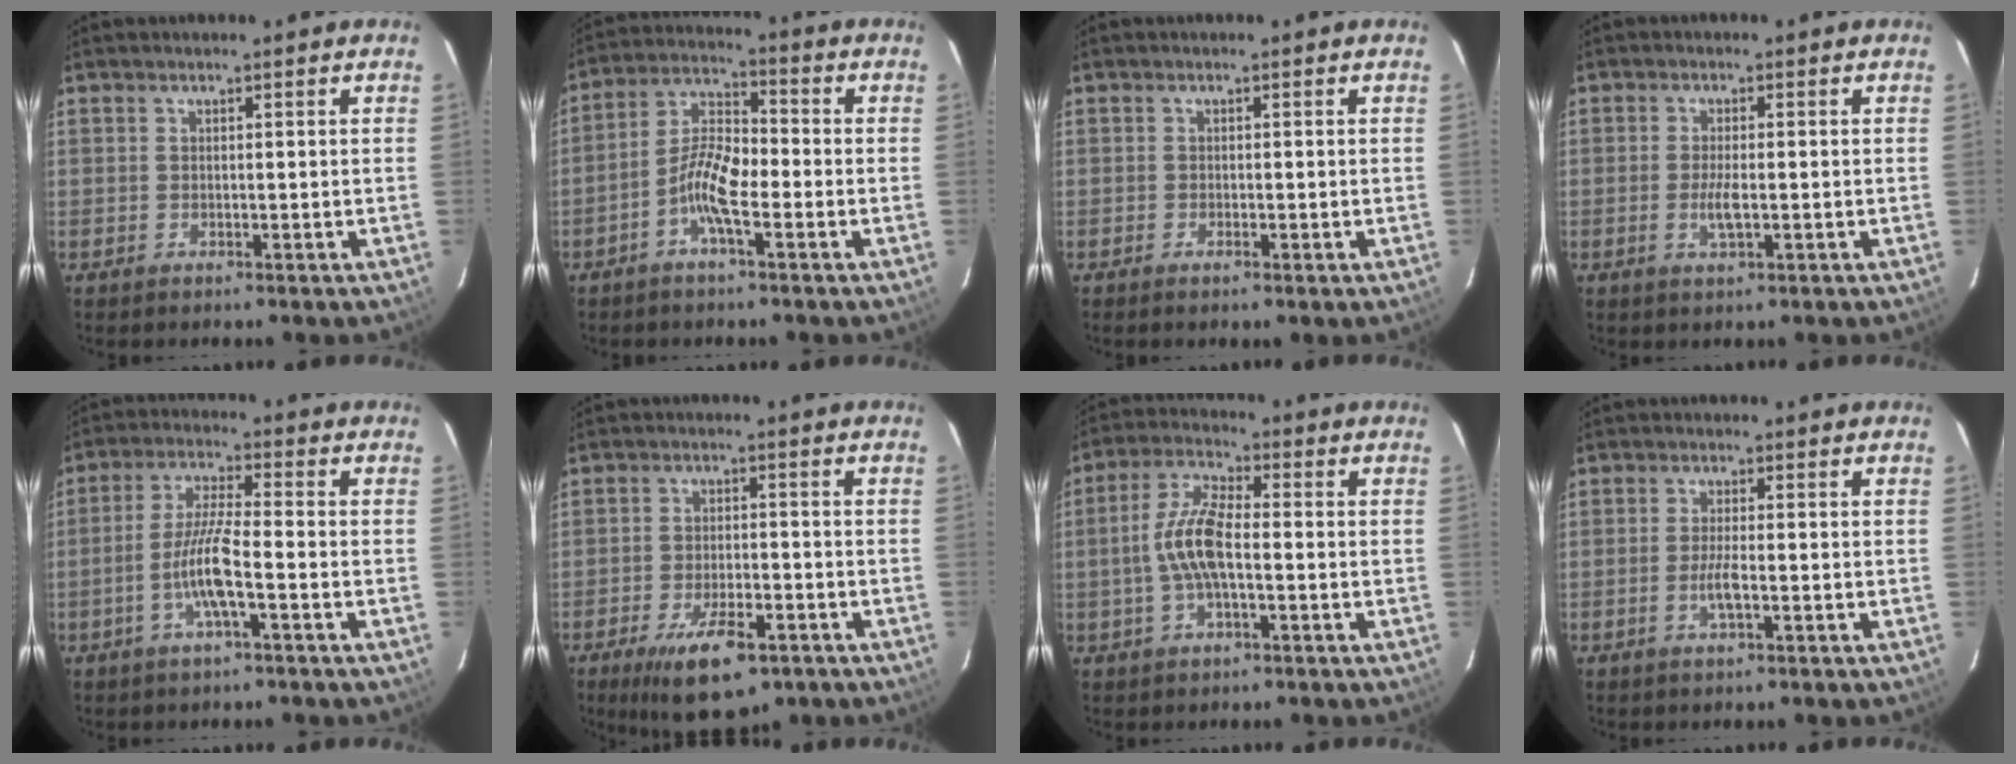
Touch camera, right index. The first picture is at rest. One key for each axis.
{"total": 7.9, "fx": -3.4, "fy": 2.3, "fz": 6.7, "tx": -0.141, "ty": 0.014, "tz": -0.071}
{"total": 0.9, "fx": -0.6, "fy": 0.2, "fz": 0.7, "tx": -0.015, "ty": -0.002, "tz": -0.011}
{"total": 3.2, "fx": -0.7, "fy": 0.9, "fz": 3.0, "tx": -0.059, "ty": -0.003, "tz": -0.011}
{"total": 7.7, "fx": -2.9, "fy": 0.5, "fz": 7.1, "tx": -0.145, "ty": 0.003, "tz": -0.055}
{"total": 11.7, "fx": -7.3, "fy": 4.4, "fz": 8.1, "tx": -0.161, "ty": -0.019, "tz": -0.113}
{"total": 8.8, "fx": -1.4, "fy": 3.0, "fz": 8.1, "tx": -0.169, "ty": 0.013, "tz": -0.029}
{"total": 3.1, "fx": -1.1, "fy": 0.3, "fz": 2.9, "tx": -0.055, "ty": -0.002, "tz": -0.019}